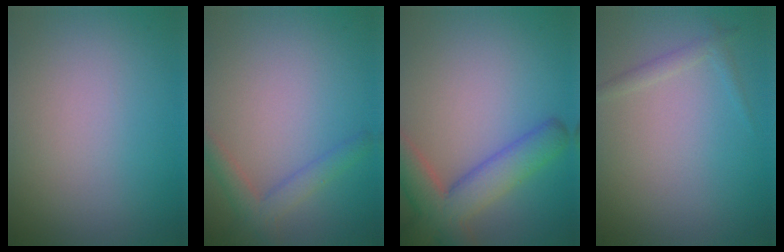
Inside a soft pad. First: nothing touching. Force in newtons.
{"total": 2.3, "press": 2.3, "slide": 0.3}
{"total": 6.1, "press": 6.1, "slide": 0.4}
{"total": 1.0, "press": 1.0, "slide": 0.0}